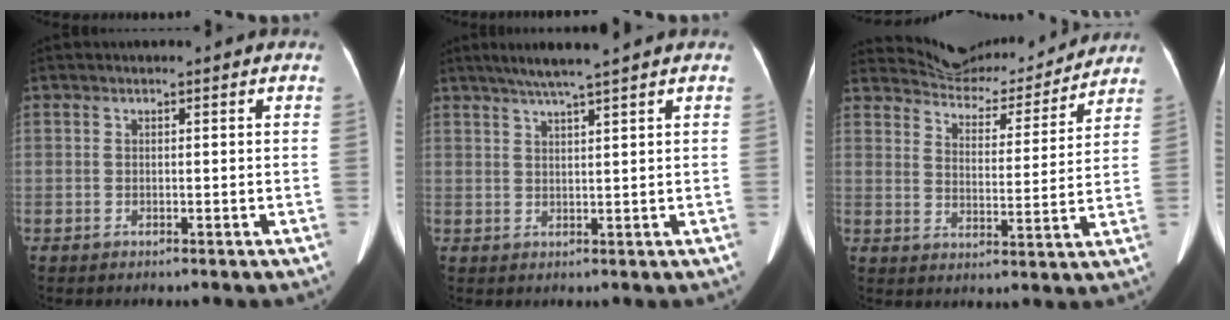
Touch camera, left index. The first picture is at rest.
{"total": 5.5, "force": [4.3, -1.0, 3.4], "torque": [-0.058, 0.014, 0.075]}
{"total": 12.8, "force": [12.6, 2.0, 1.1], "torque": [-0.014, -0.001, 0.174]}